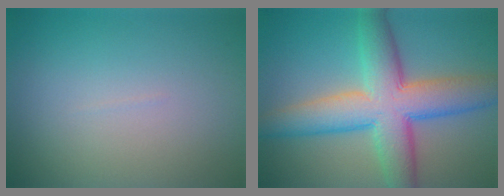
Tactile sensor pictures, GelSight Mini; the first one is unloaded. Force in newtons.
{"total": 9.8, "press": 9.8, "slide": 0.4}